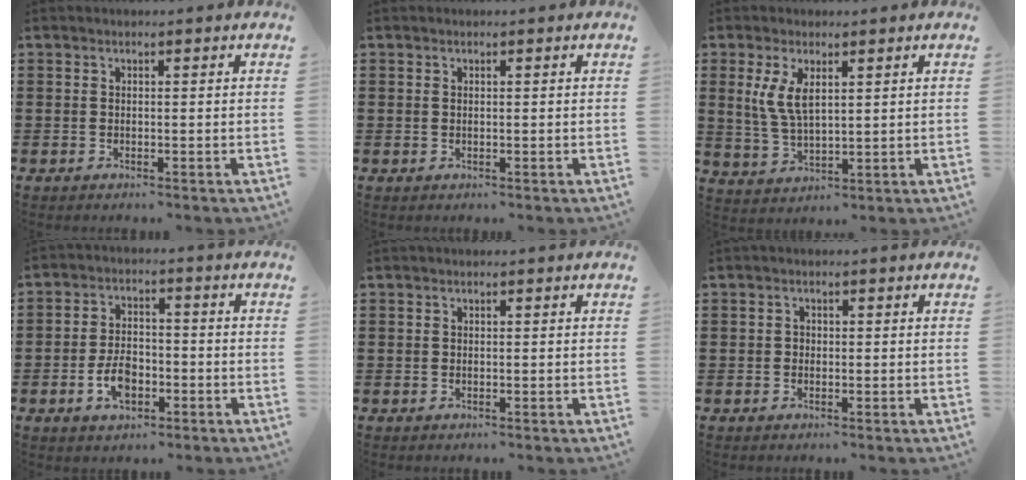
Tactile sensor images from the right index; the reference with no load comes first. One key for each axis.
{"total": 0.0}
{"total": 5.6, "fx": 1.9, "fy": 2.5, "fz": 4.6, "tx": -0.105, "ty": 0.003, "tz": 0.031}
{"total": 5.7, "fx": -2.2, "fy": 3.2, "fz": 4.1, "tx": -0.092, "ty": 0.003, "tz": -0.043}
{"total": 0.0}
{"total": 0.7, "fx": -0.1, "fy": 0.7, "fz": 0.2, "tx": -0.007, "ty": 0.002, "tz": -0.003}